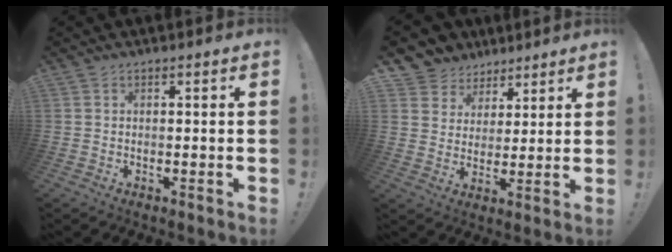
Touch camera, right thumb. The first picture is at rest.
{"total": 7.4, "force": [4.1, 6.1, 0.6], "torque": [-0.013, -0.032, 0.086]}